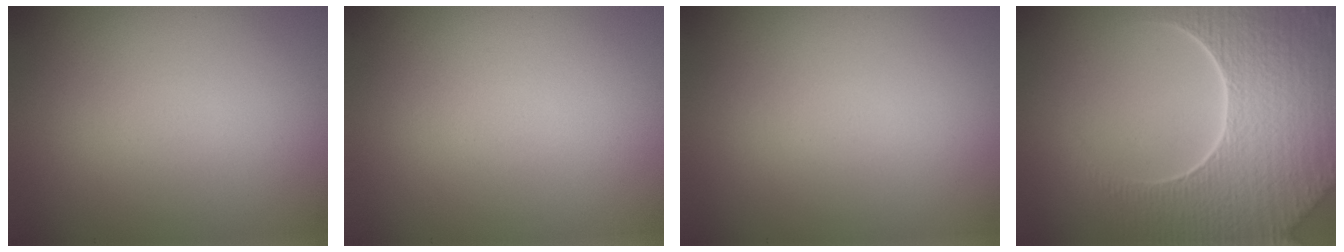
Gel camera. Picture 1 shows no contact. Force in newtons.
{"total": 0.0}
{"total": 0.0}
{"total": 9.5, "press": 6.7, "slide": 6.6}